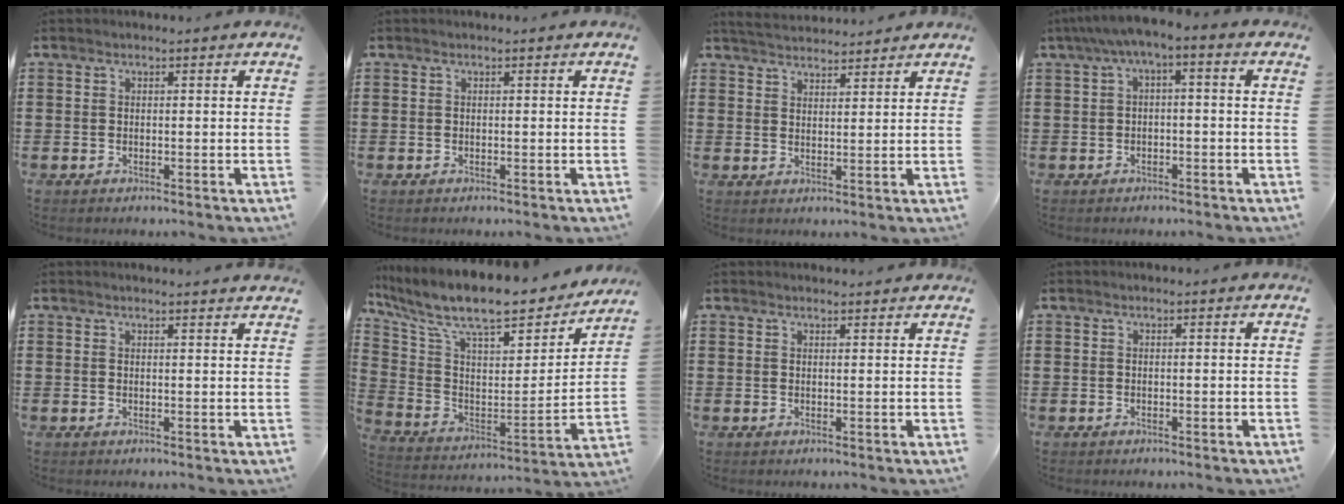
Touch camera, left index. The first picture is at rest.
{"total": 0.0}
{"total": 3.6, "force": [3.6, 0.3, 0.4], "torque": [-0.020, -0.010, 0.066]}
{"total": 3.5, "force": [-2.3, 0.6, 2.6], "torque": [-0.053, 0.000, -0.053]}
{"total": 1.4, "force": [1.4, -0.2, 0.3], "torque": [-0.008, -0.002, 0.028]}
{"total": 11.0, "force": [8.8, 2.7, 6.0], "torque": [-0.140, -0.066, 0.146]}
{"total": 1.2, "force": [1.2, 0.0, 0.2], "torque": [-0.007, -0.001, 0.024]}
{"total": 0.0}